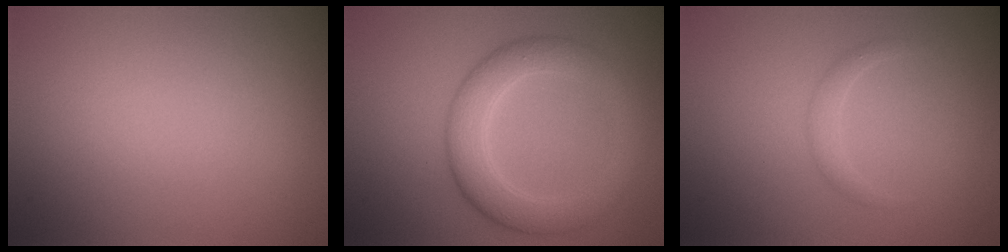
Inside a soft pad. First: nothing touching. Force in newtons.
{"total": 5.0, "press": 5.0, "slide": 0.3}
{"total": 1.1, "press": 1.1, "slide": 0.1}